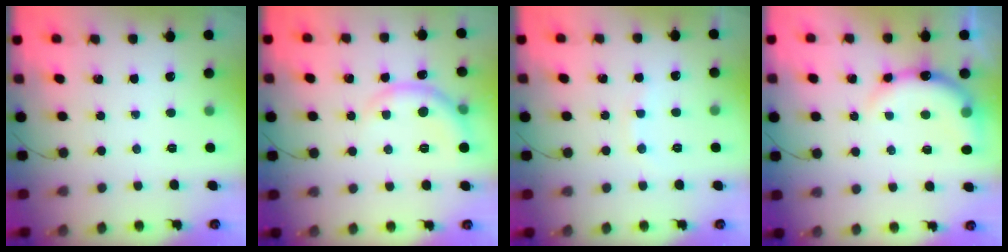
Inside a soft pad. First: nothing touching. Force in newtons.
{"total": 6.7, "press": 6.7, "slide": 0.9}
{"total": 4.6, "press": 4.4, "slide": 1.2}
{"total": 8.5, "press": 8.5, "slide": 0.8}